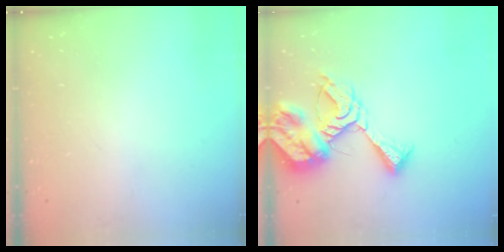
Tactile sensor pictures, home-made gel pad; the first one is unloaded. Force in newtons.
{"total": 14.4, "press": 14.3, "slide": 0.9}